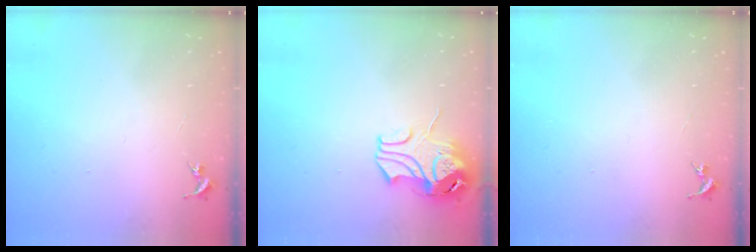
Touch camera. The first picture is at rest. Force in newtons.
{"total": 10.8, "press": 10.7, "slide": 1.3}
{"total": 0.0}